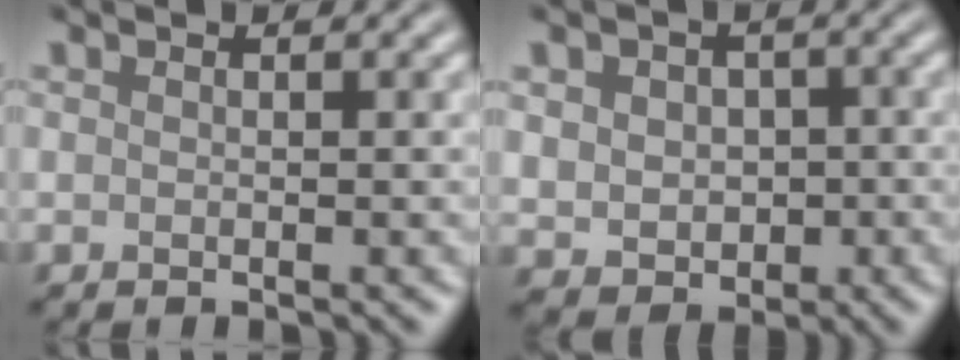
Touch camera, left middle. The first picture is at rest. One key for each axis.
{"total": 5.1, "fx": 0.3, "fy": 4.3, "fz": 2.7, "tx": -0.046, "ty": 0.011, "tz": -0.004}